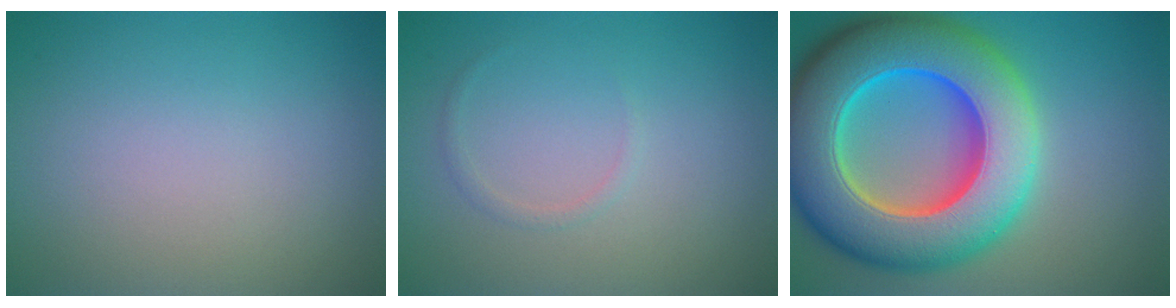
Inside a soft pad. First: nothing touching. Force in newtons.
{"total": 0.7, "press": 0.7, "slide": 0.0}
{"total": 15.6, "press": 15.6, "slide": 0.5}